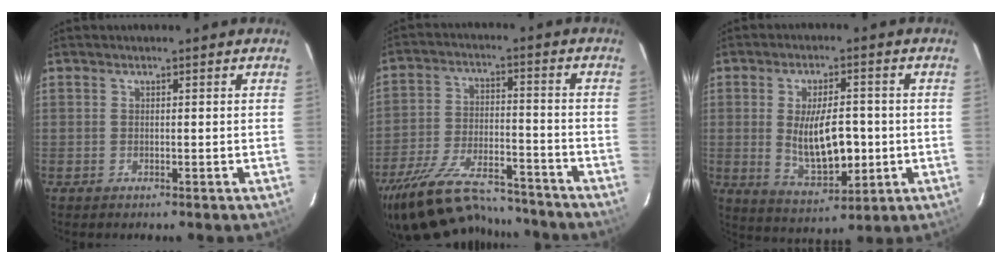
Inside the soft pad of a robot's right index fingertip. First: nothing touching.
{"total": 24.1, "force": [-20.3, 7.8, 10.5], "torque": [-0.219, -0.019, -0.305]}
{"total": 11.5, "force": [-0.9, 4.9, 10.3], "torque": [-0.190, -0.014, 0.000]}